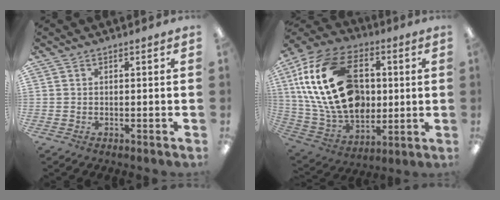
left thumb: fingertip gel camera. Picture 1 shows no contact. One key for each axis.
{"total": 26.5, "fx": 5.1, "fy": 17.7, "fz": 19.1, "tx": -0.396, "ty": 0.004, "tz": 0.093}